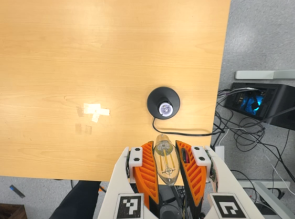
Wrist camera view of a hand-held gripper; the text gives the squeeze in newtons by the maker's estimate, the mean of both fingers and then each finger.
{"total": 17.9, "left": 19.1, "right": 16.7}